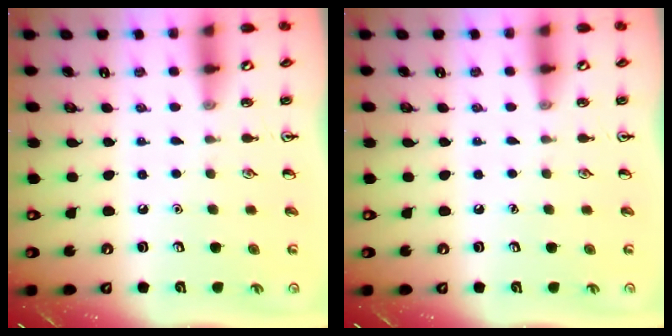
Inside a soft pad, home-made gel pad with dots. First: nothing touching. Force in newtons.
{"total": 0.0}